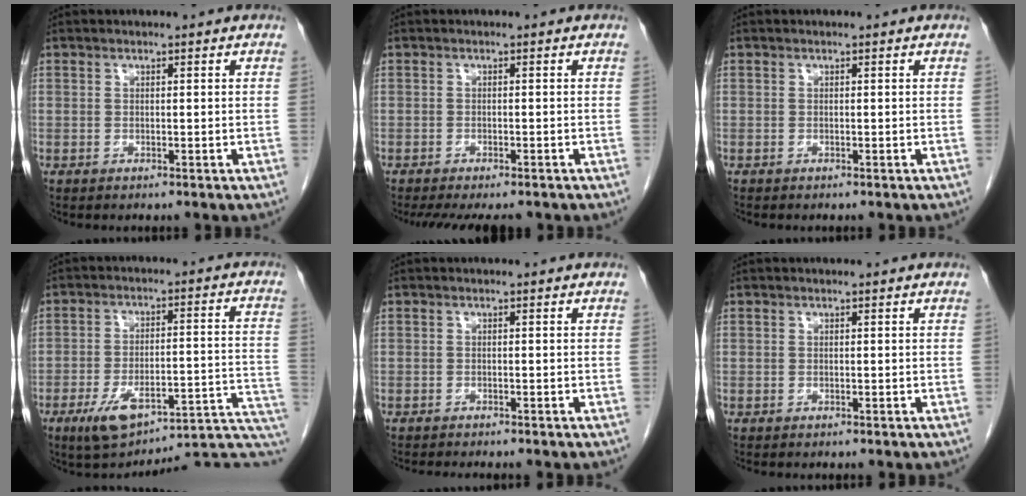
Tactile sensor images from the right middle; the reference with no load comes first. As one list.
[{"total": 8.4, "force": [-7.0, 2.3, 4.1], "torque": [-0.056, -0.013, -0.094]}, {"total": 0.0}, {"total": 18.4, "force": [-13.6, 3.8, 11.9], "torque": [-0.102, 0.052, -0.186]}, {"total": 2.4, "force": [-2.2, -0.1, 0.9], "torque": [-0.012, -0.005, -0.030]}, {"total": 0.0}]